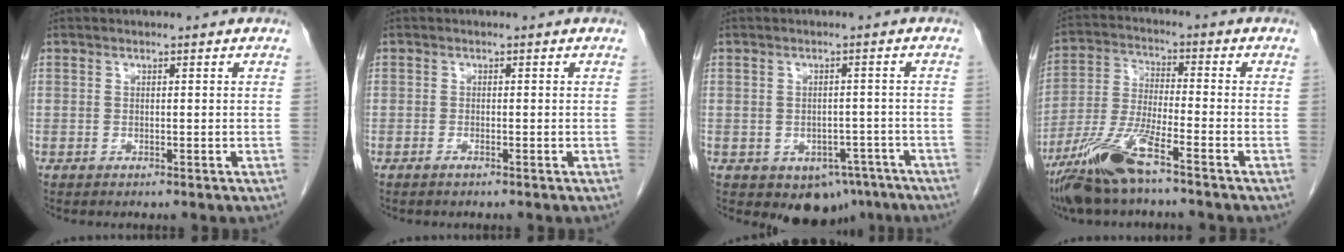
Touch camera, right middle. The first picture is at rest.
{"total": 0.6, "force": [-0.5, 0.0, 0.4], "torque": [-0.009, -0.001, -0.010]}
{"total": 7.6, "force": [-4.9, 5.0, 2.9], "torque": [-0.015, 0.013, -0.059]}
{"total": 11.0, "force": [-7.6, 1.1, 7.9], "torque": [-0.171, -0.024, -0.147]}